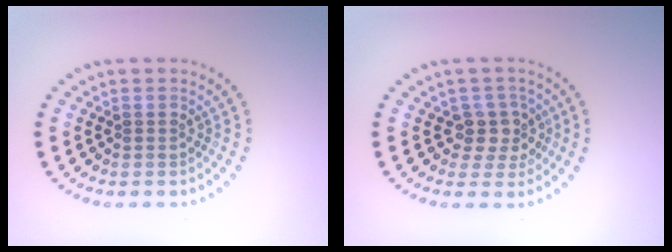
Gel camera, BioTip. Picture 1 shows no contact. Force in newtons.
{"total": 2.6, "press": 2.1, "slide": 1.5}